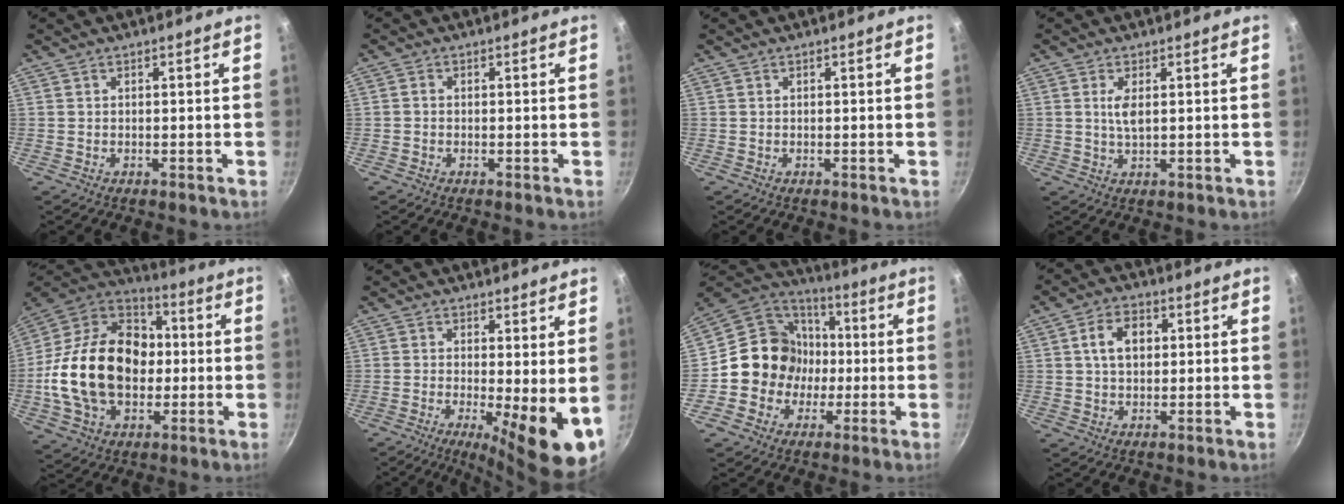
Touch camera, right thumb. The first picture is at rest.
{"total": 0.8, "force": [-0.3, 0.6, 0.4], "torque": [-0.006, 0.004, -0.007]}
{"total": 0.0}
{"total": 3.3, "force": [0.8, 1.3, 2.9], "torque": [-0.056, -0.005, 0.017]}
{"total": 25.9, "force": [-1.4, 18.5, 18.2], "torque": [-0.299, 0.040, -0.025]}
{"total": 11.0, "force": [-1.4, 2.8, 10.6], "torque": [-0.136, -0.013, -0.016]}
{"total": 15.2, "force": [-1.4, 14.2, 5.2], "torque": [-0.046, 0.035, -0.035]}
{"total": 7.0, "force": [1.4, 4.9, 4.9], "torque": [-0.065, 0.009, 0.020]}